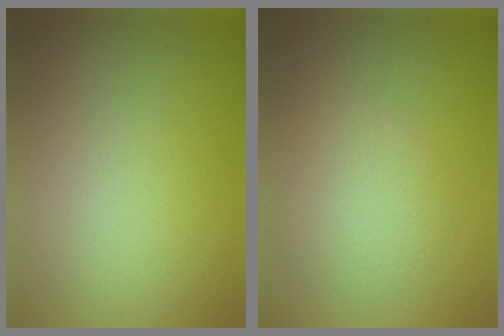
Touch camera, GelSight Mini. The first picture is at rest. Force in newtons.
{"total": 3.0, "press": 3.0, "slide": 0.0}